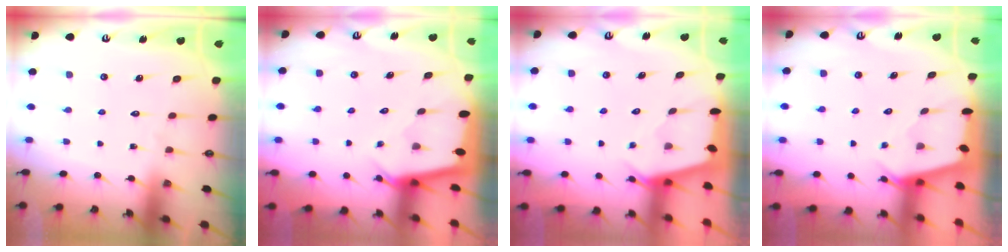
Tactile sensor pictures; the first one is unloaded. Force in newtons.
{"total": 2.3, "press": 2.3, "slide": 0.2}
{"total": 2.4, "press": 2.4, "slide": 0.3}
{"total": 2.4, "press": 2.4, "slide": 0.3}